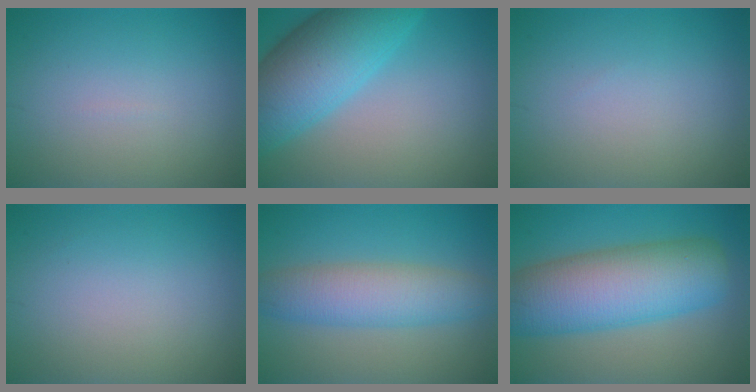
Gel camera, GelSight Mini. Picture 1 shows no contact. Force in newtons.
{"total": 9.4, "press": 9.4, "slide": 0.3}
{"total": 0.0}
{"total": 0.0}
{"total": 5.7, "press": 5.6, "slide": 0.3}
{"total": 10.8, "press": 10.8, "slide": 0.4}